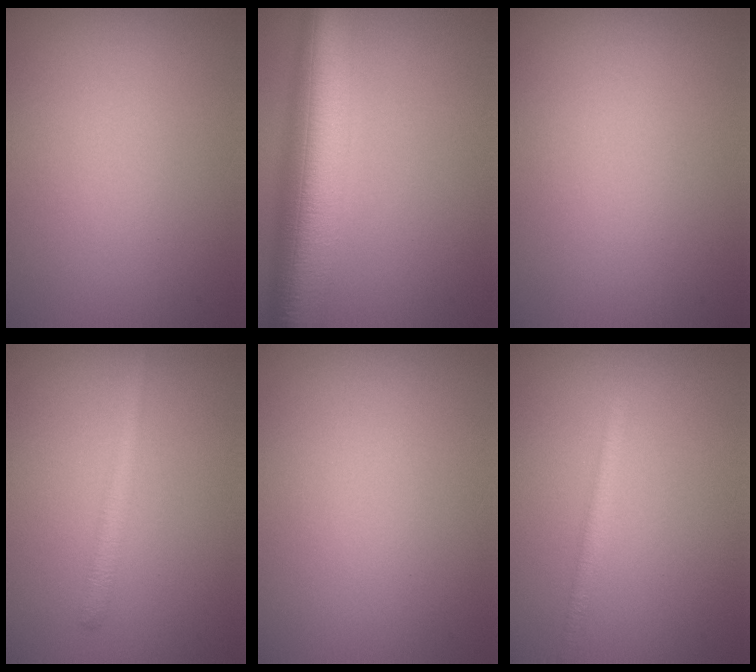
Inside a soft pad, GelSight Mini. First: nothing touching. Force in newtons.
{"total": 10.9, "press": 10.9, "slide": 0.7}
{"total": 0.0}
{"total": 1.7, "press": 1.7, "slide": 0.0}
{"total": 0.0}
{"total": 1.8, "press": 1.8, "slide": 0.1}